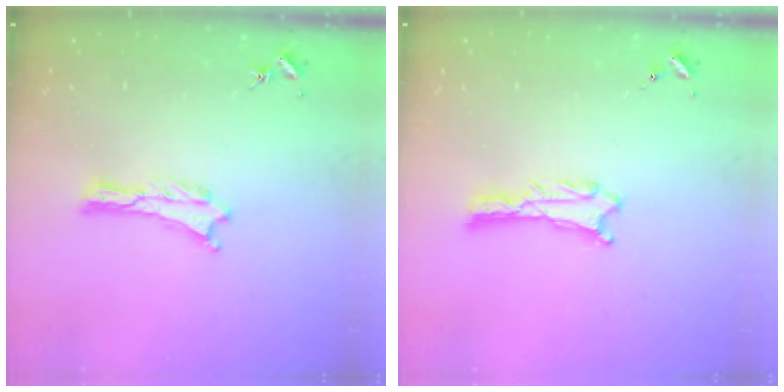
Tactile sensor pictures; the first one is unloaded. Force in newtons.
{"total": 0.6, "press": 0.6, "slide": 0.1}